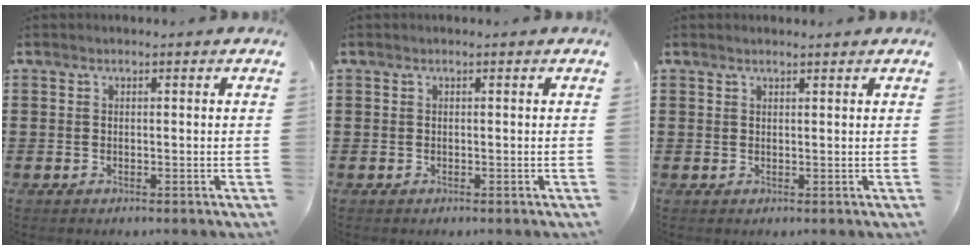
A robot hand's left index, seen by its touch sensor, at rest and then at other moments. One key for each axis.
{"total": 0.0}
{"total": 0.8, "fx": 0.8, "fy": 0.1, "fz": 0.3, "tx": -0.007, "ty": -0.001, "tz": 0.015}